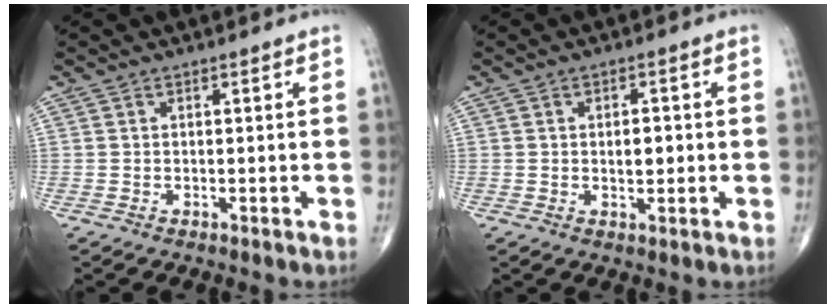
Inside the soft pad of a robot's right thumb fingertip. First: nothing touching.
{"total": 3.2, "force": [0.0, 1.8, 2.6], "torque": [-0.032, 0.000, -0.001]}